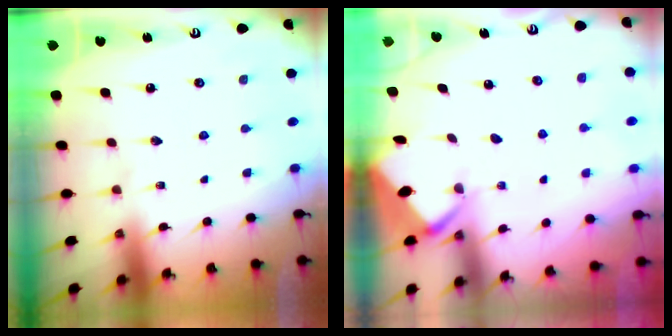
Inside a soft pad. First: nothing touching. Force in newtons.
{"total": 2.5, "press": 2.5, "slide": 0.4}